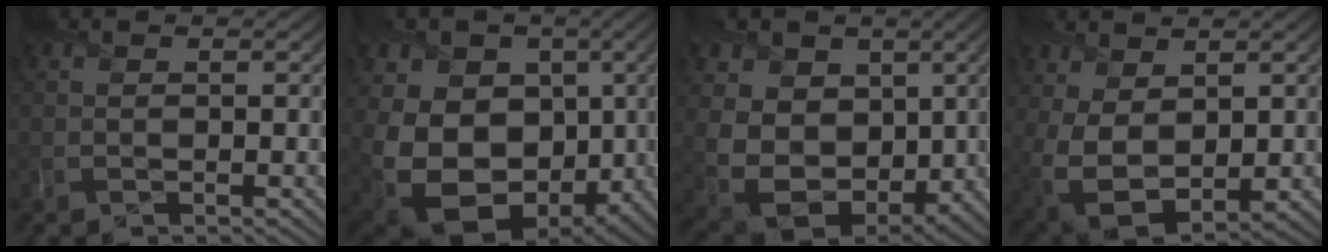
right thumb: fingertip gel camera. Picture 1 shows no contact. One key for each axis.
{"total": 18.6, "fx": -0.8, "fy": 15.0, "fz": 11.0, "tx": -0.221, "ty": -0.027, "tz": -0.007}
{"total": 11.7, "fx": 2.6, "fy": 9.4, "fz": 6.4, "tx": -0.151, "ty": 0.006, "tz": 0.040}
{"total": 8.9, "fx": 2.0, "fy": 5.9, "fz": 6.4, "tx": -0.175, "ty": -0.013, "tz": 0.051}